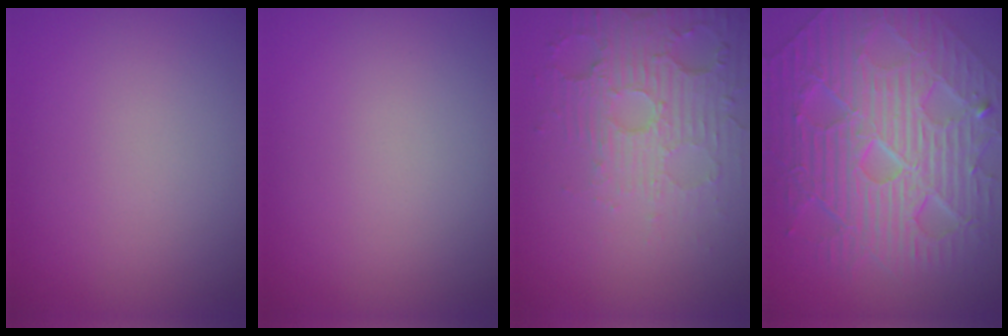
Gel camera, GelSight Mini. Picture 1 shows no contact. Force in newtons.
{"total": 0.0}
{"total": 5.7, "press": 3.6, "slide": 4.4}
{"total": 11.6, "press": 7.6, "slide": 8.8}